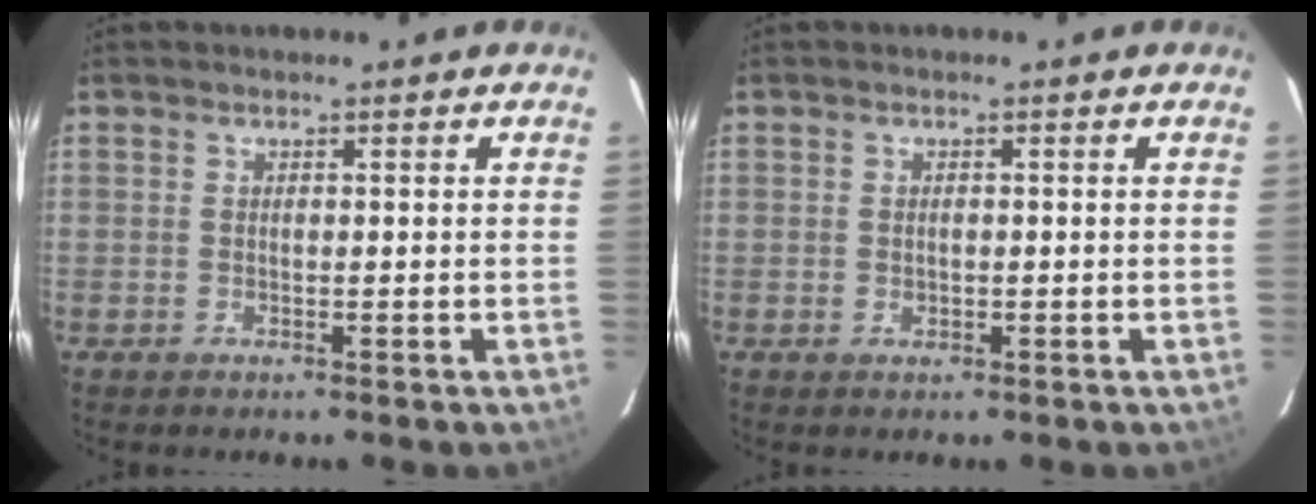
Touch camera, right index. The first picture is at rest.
{"total": 1.0, "force": [-0.1, 0.8, 0.6], "torque": [-0.011, 0.002, -0.001]}